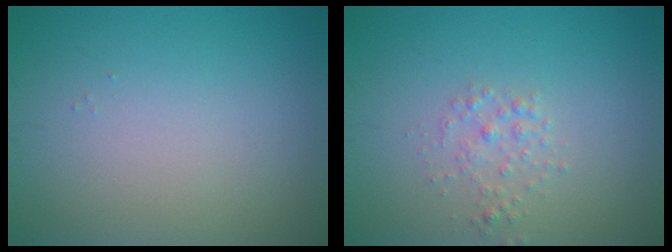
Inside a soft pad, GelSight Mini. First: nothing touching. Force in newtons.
{"total": 1.5, "press": 1.5, "slide": 0.0}